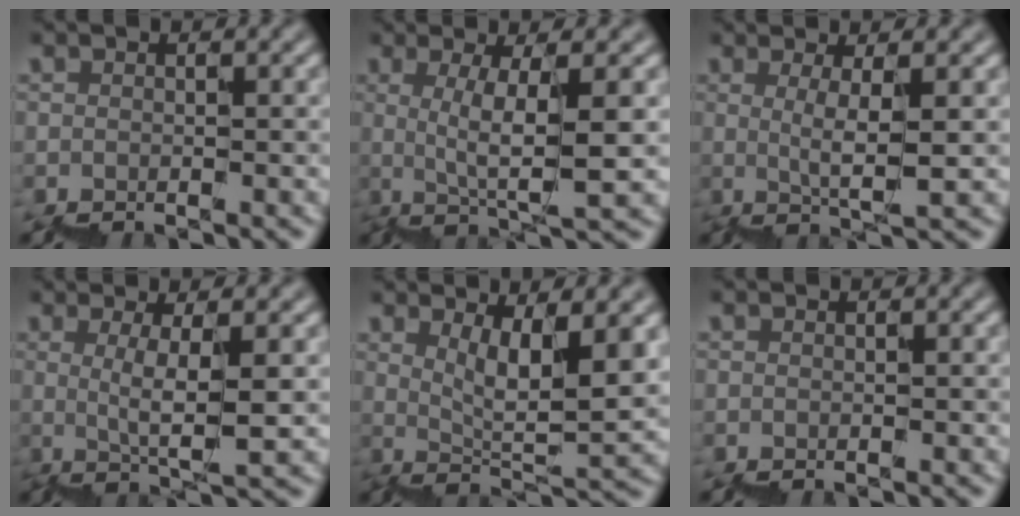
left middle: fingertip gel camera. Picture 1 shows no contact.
{"total": 4.0, "force": [1.6, 0.4, 3.7], "torque": [-0.065, 0.006, 0.034]}
{"total": 2.0, "force": [1.3, -0.1, 1.6], "torque": [-0.027, 0.003, 0.026]}
{"total": 2.6, "force": [1.4, 0.1, 2.2], "torque": [-0.037, 0.006, 0.031]}
{"total": 5.5, "force": [3.0, 1.0, 4.4], "torque": [-0.072, -0.003, 0.066]}
{"total": 0.0}